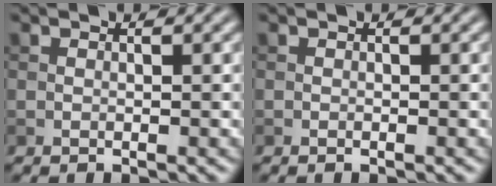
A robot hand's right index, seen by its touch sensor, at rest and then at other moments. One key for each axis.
{"total": 0.0}